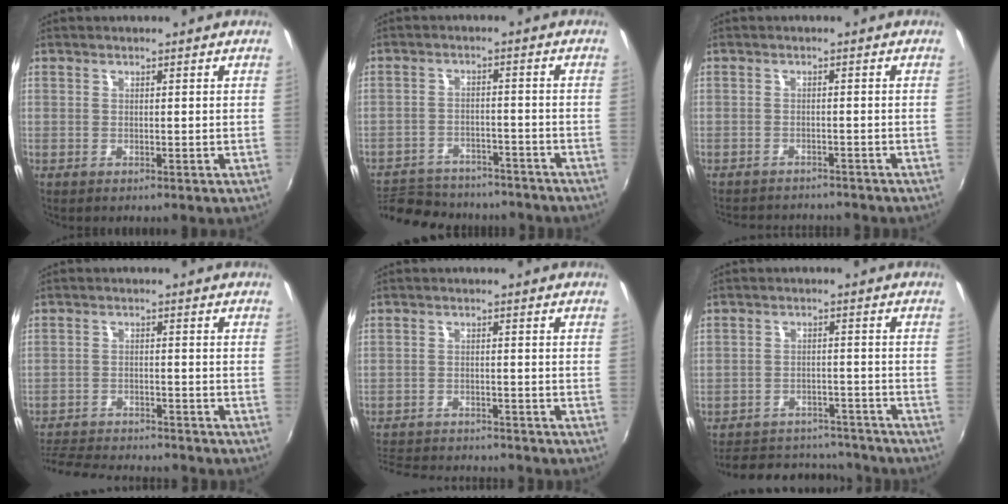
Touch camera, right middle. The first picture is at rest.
{"total": 19.2, "force": [-16.2, 7.2, 7.2], "torque": [-0.162, 0.003, -0.225]}
{"total": 8.0, "force": [-7.4, 2.1, 2.3], "torque": [-0.059, -0.014, -0.107]}
{"total": 13.7, "force": [-12.4, 3.0, 5.0], "torque": [-0.118, -0.013, -0.190]}
{"total": 12.5, "force": [-11.3, 3.3, 4.1], "torque": [-0.106, -0.008, -0.172]}
{"total": 16.0, "force": [-13.7, 6.9, 4.7], "torque": [-0.112, 0.040, -0.169]}